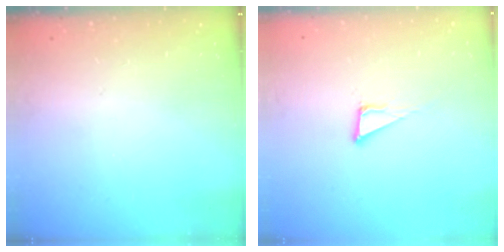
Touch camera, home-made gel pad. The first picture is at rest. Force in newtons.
{"total": 3.8, "press": 3.8, "slide": 0.0}